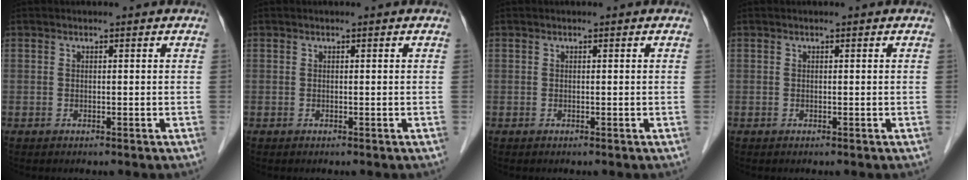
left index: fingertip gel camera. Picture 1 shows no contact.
{"total": 0.0}
{"total": 0.0}
{"total": 0.0}